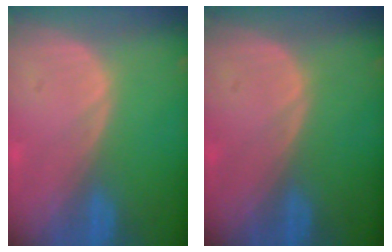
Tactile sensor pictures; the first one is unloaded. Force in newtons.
{"total": 0.0}